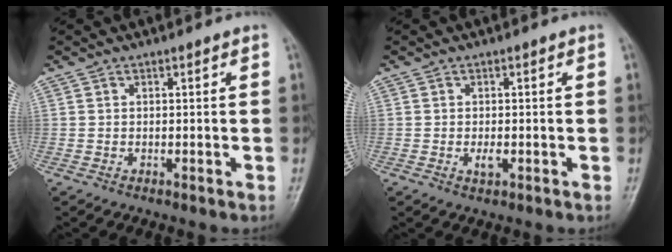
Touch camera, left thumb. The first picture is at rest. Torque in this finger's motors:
{"motor_torque": [-0.05, 0.07, 0.12, 0.07, 0.00]}